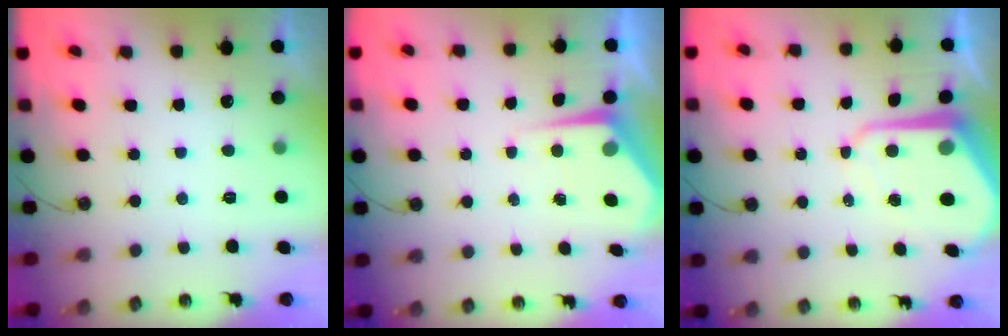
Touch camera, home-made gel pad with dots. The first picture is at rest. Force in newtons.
{"total": 4.6, "press": 4.6, "slide": 0.4}
{"total": 10.8, "press": 10.7, "slide": 1.0}